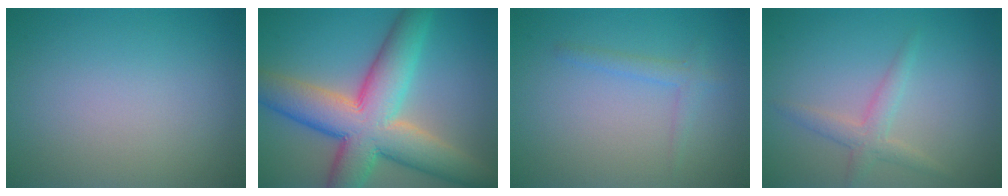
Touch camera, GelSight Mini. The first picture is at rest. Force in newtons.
{"total": 11.5, "press": 11.5, "slide": 0.5}
{"total": 1.5, "press": 1.5, "slide": 0.1}
{"total": 2.2, "press": 2.1, "slide": 0.1}